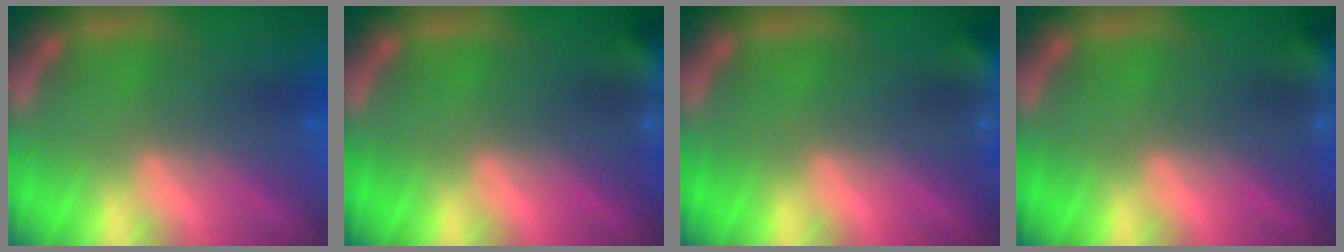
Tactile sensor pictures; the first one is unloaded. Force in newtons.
{"total": 6.9}
{"total": 6.5}
{"total": 6.9}